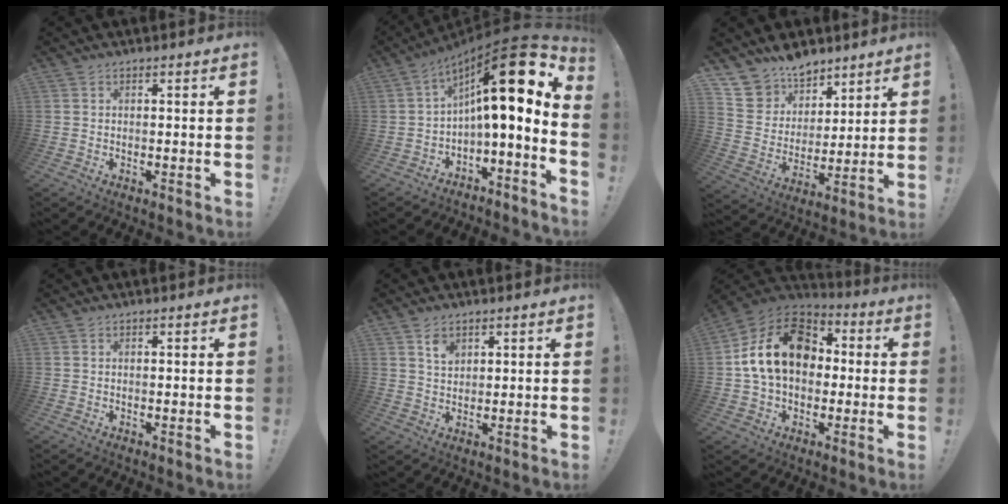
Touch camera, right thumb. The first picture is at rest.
{"total": 19.3, "force": [5.6, 4.3, 17.9], "torque": [-0.278, -0.042, 0.091]}
{"total": 12.0, "force": [10.2, 6.3, 0.6], "torque": [-0.026, -0.092, 0.201]}
{"total": 0.0}
{"total": 4.6, "force": [3.0, 2.9, 2.0], "torque": [-0.022, -0.018, 0.052]}
{"total": 19.6, "force": [3.2, 14.2, 13.1], "torque": [-0.212, 0.019, 0.064]}